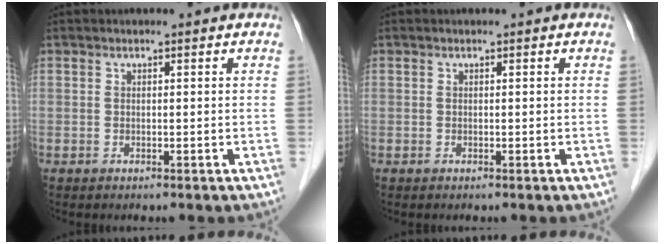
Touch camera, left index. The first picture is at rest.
{"total": 0.0}